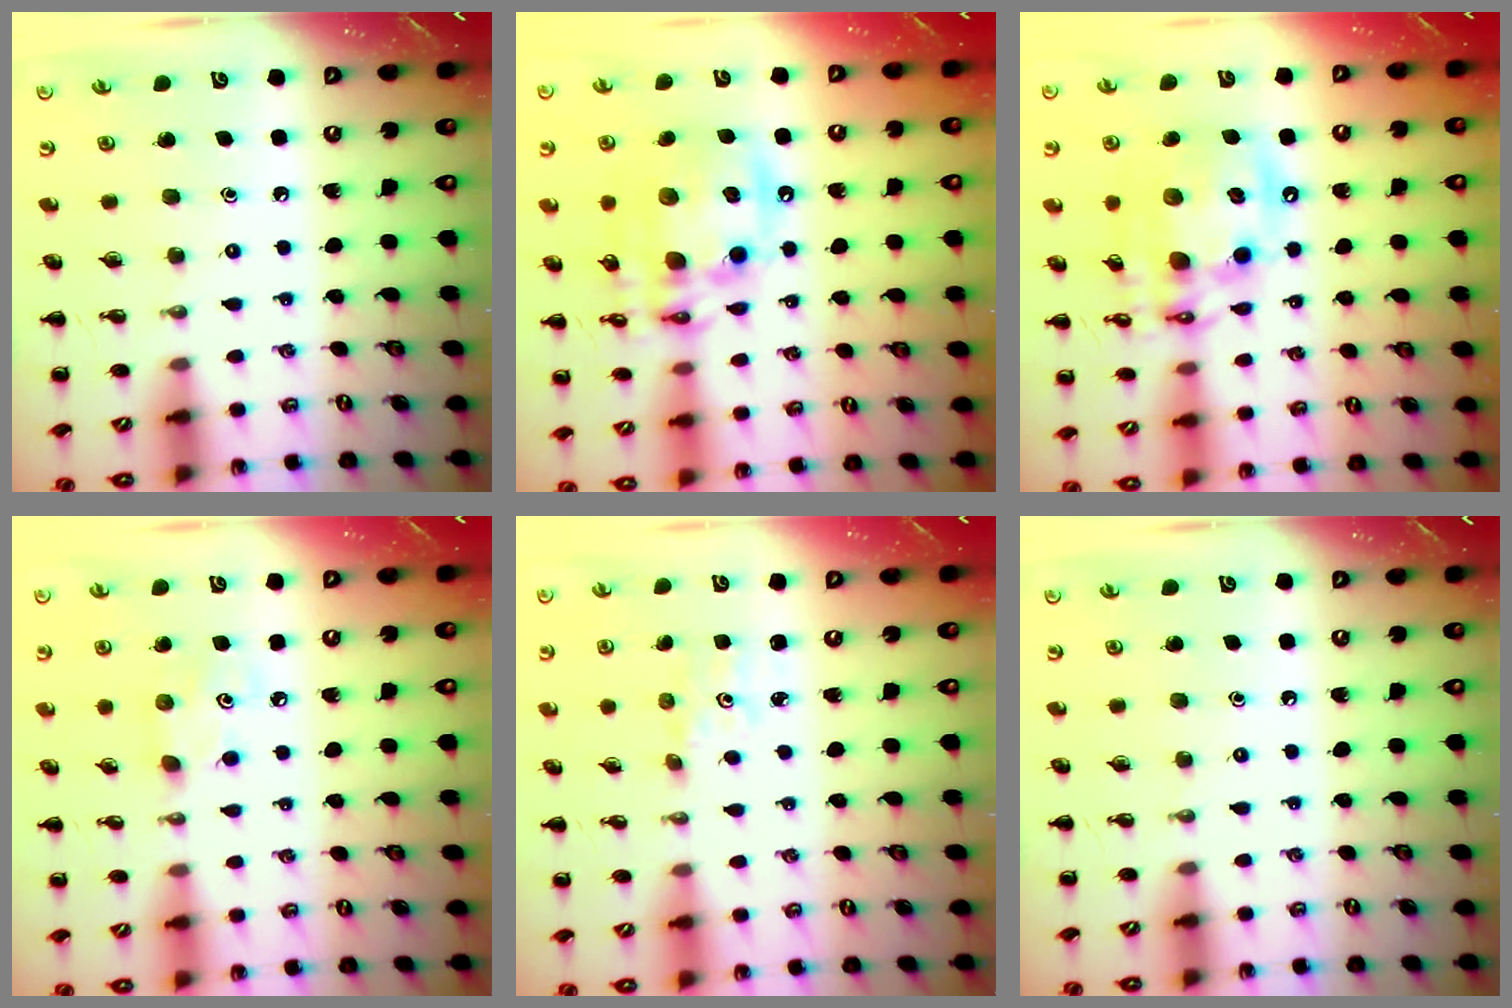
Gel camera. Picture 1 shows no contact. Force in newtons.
{"total": 16.3, "press": 15.9, "slide": 3.4}
{"total": 16.4, "press": 16.0, "slide": 3.5}
{"total": 3.2, "press": 3.1, "slide": 0.6}
{"total": 1.2, "press": 1.1, "slide": 0.4}
{"total": 0.0}